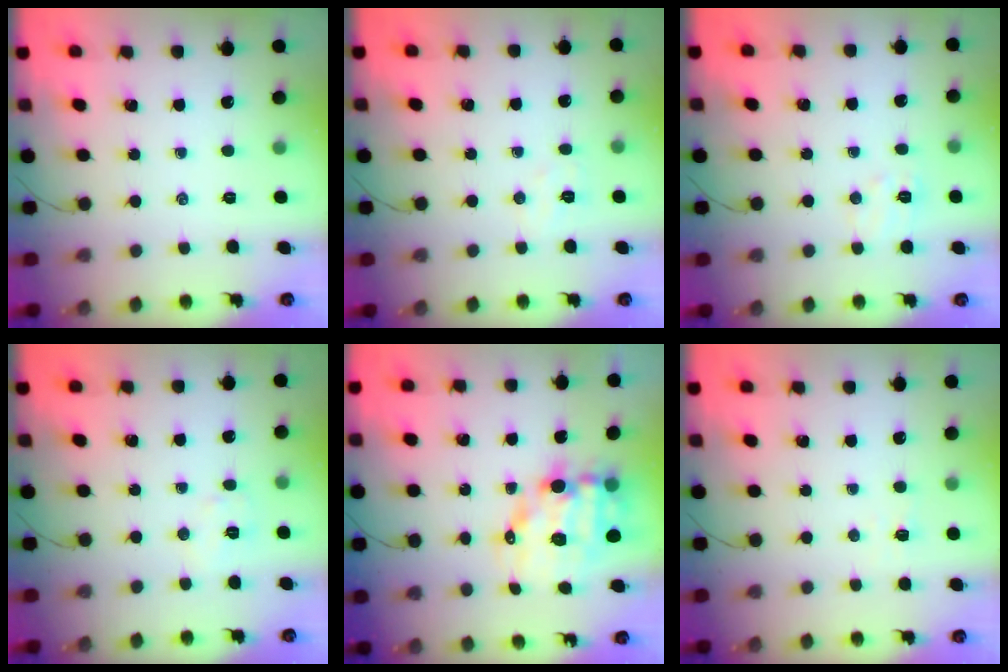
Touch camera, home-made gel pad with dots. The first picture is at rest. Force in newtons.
{"total": 4.4, "press": 4.3, "slide": 0.8}
{"total": 6.0, "press": 5.9, "slide": 1.1}
{"total": 5.1, "press": 5.0, "slide": 0.8}
{"total": 12.0, "press": 11.6, "slide": 3.0}
{"total": 1.6, "press": 1.6, "slide": 0.5}